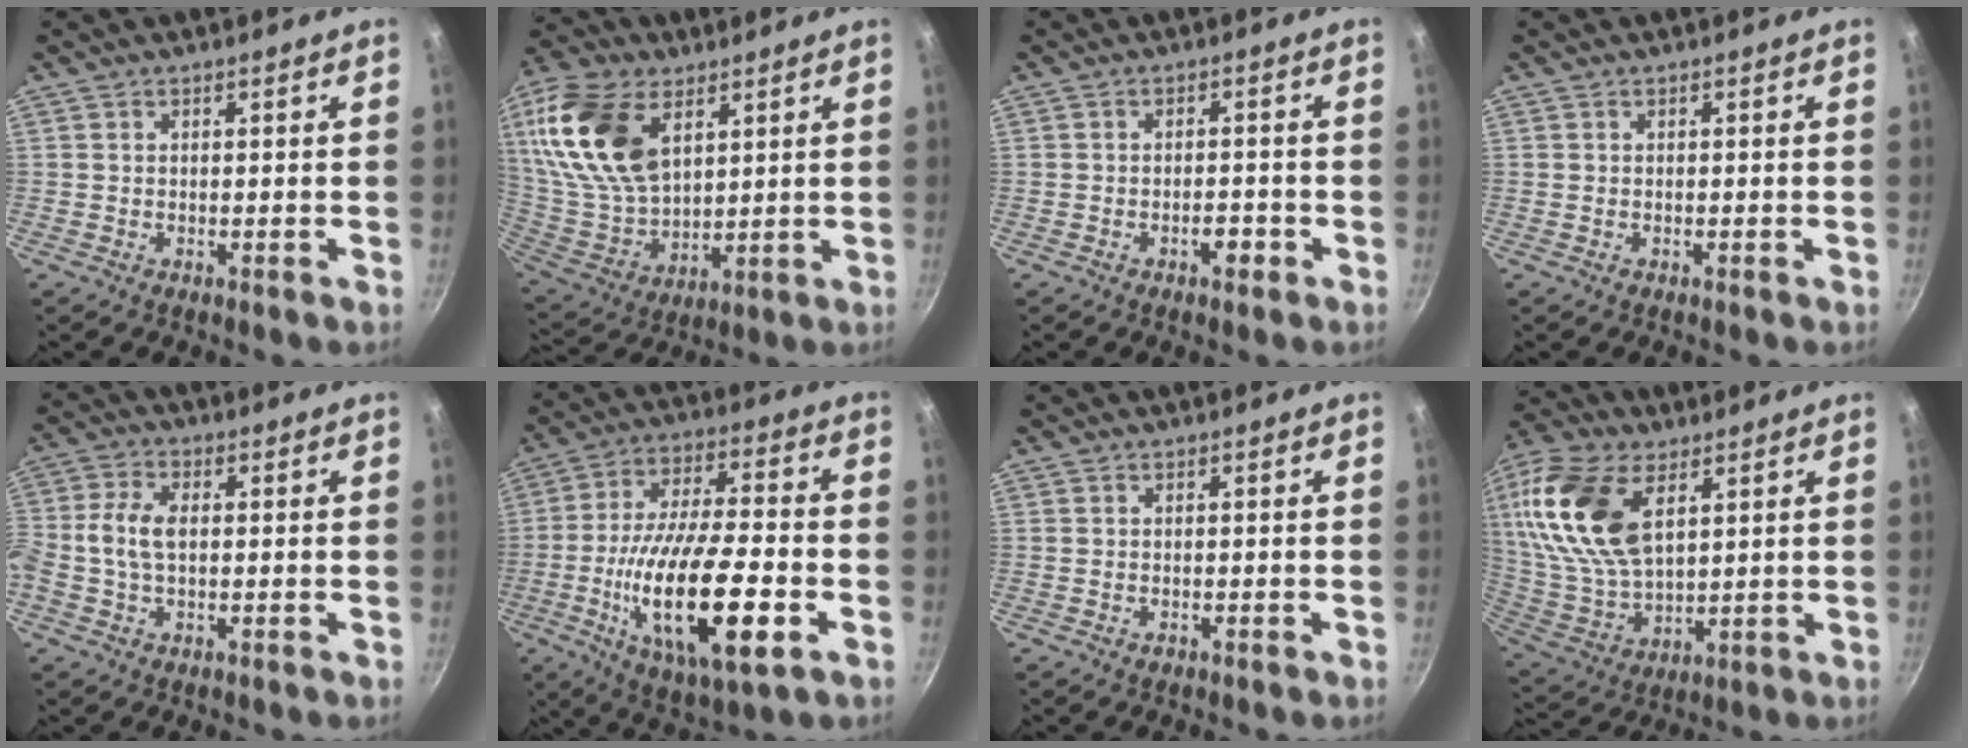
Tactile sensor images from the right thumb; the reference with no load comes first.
{"total": 21.7, "force": [8.7, 13.1, 14.9], "torque": [-0.285, -0.032, 0.174]}
{"total": 2.9, "force": [-1.6, 1.4, 2.0], "torque": [-0.018, 0.014, -0.023]}
{"total": 0.0}
{"total": 6.7, "force": [0.0, 3.9, 5.5], "torque": [-0.120, 0.016, -0.014]}
{"total": 22.6, "force": [-6.2, 7.6, 20.4], "torque": [-0.361, 0.013, -0.105]}
{"total": 0.5, "force": [-0.4, 0.3, 0.3], "torque": [-0.004, 0.000, -0.005]}
{"total": 20.4, "force": [7.5, 11.6, 15.1], "torque": [-0.294, -0.025, 0.149]}